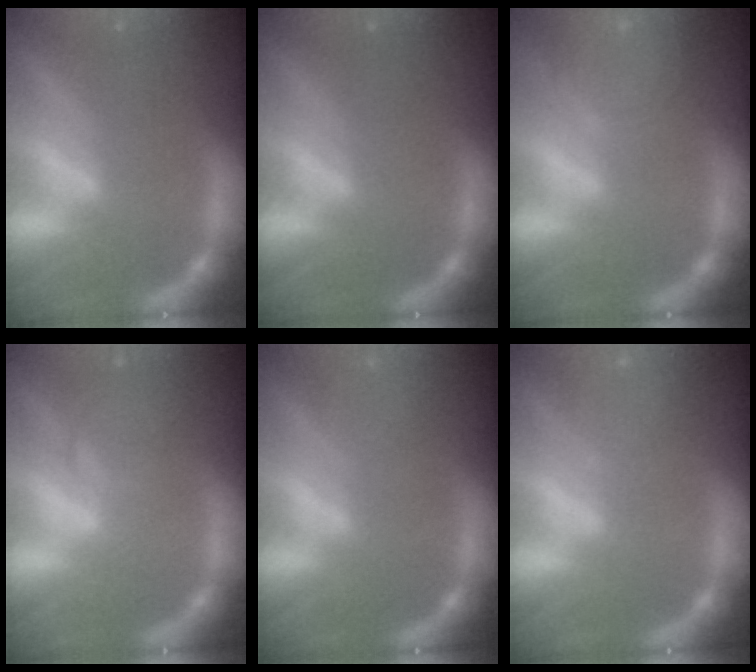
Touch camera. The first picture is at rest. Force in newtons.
{"total": 0.0}
{"total": 6.9}
{"total": 3.5}
{"total": 2.4}
{"total": 4.0}